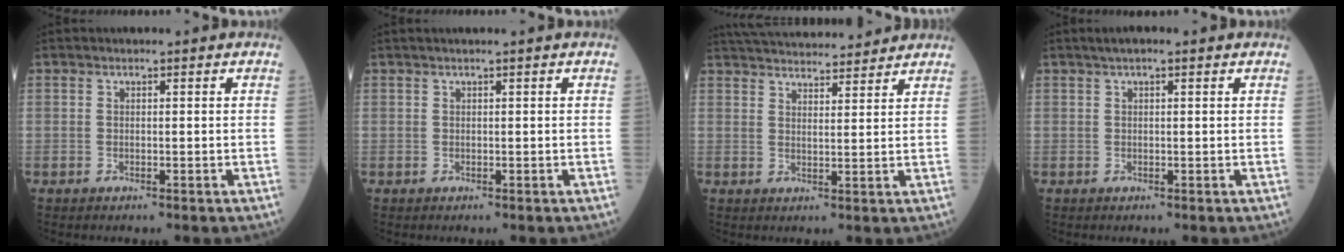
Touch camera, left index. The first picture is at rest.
{"total": 1.2, "force": [1.0, -0.3, 0.5], "torque": [-0.006, 0.013, 0.028]}
{"total": 17.1, "force": [16.1, 2.7, 5.2], "torque": [-0.091, 0.037, 0.242]}
{"total": 3.4, "force": [2.4, 0.6, 2.2], "torque": [-0.039, 0.025, 0.042]}